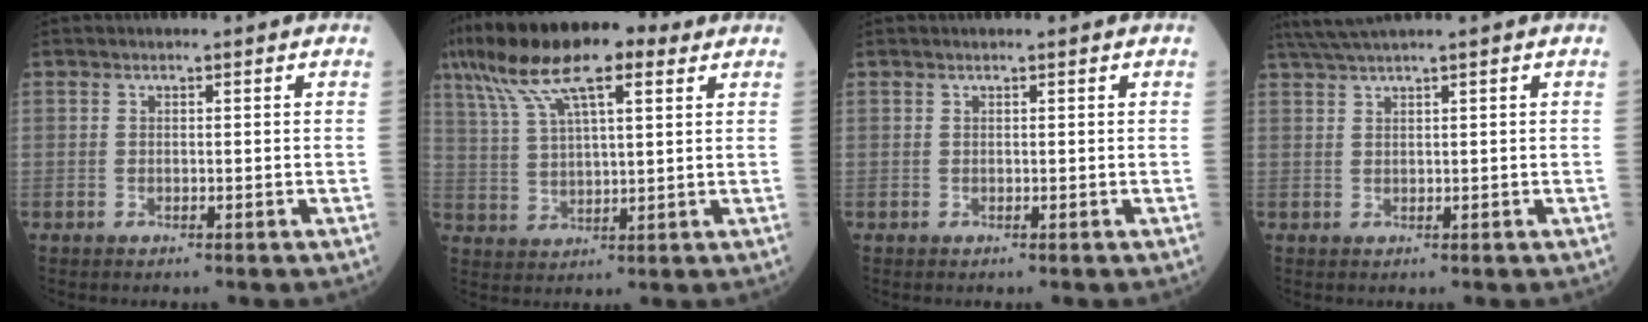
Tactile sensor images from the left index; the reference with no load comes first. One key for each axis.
{"total": 14.7, "fx": 8.8, "fy": 3.8, "fz": 11.2, "tx": -0.212, "ty": 0.043, "tz": 0.158}
{"total": 0.0}
{"total": 3.2, "fx": 2.5, "fy": -1.0, "fz": 1.8, "tx": -0.044, "ty": 0.013, "tz": 0.058}